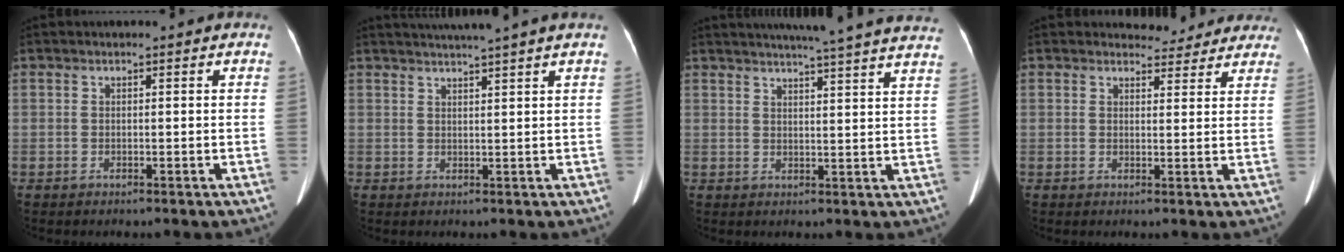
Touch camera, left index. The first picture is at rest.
{"total": 4.6, "force": [4.1, -1.1, 1.8], "torque": [-0.022, 0.011, 0.058]}
{"total": 20.6, "force": [18.5, -0.4, 8.9], "torque": [-0.133, -0.023, 0.220]}
{"total": 6.2, "force": [5.8, 2.2, 0.1], "torque": [0.015, -0.005, 0.050]}